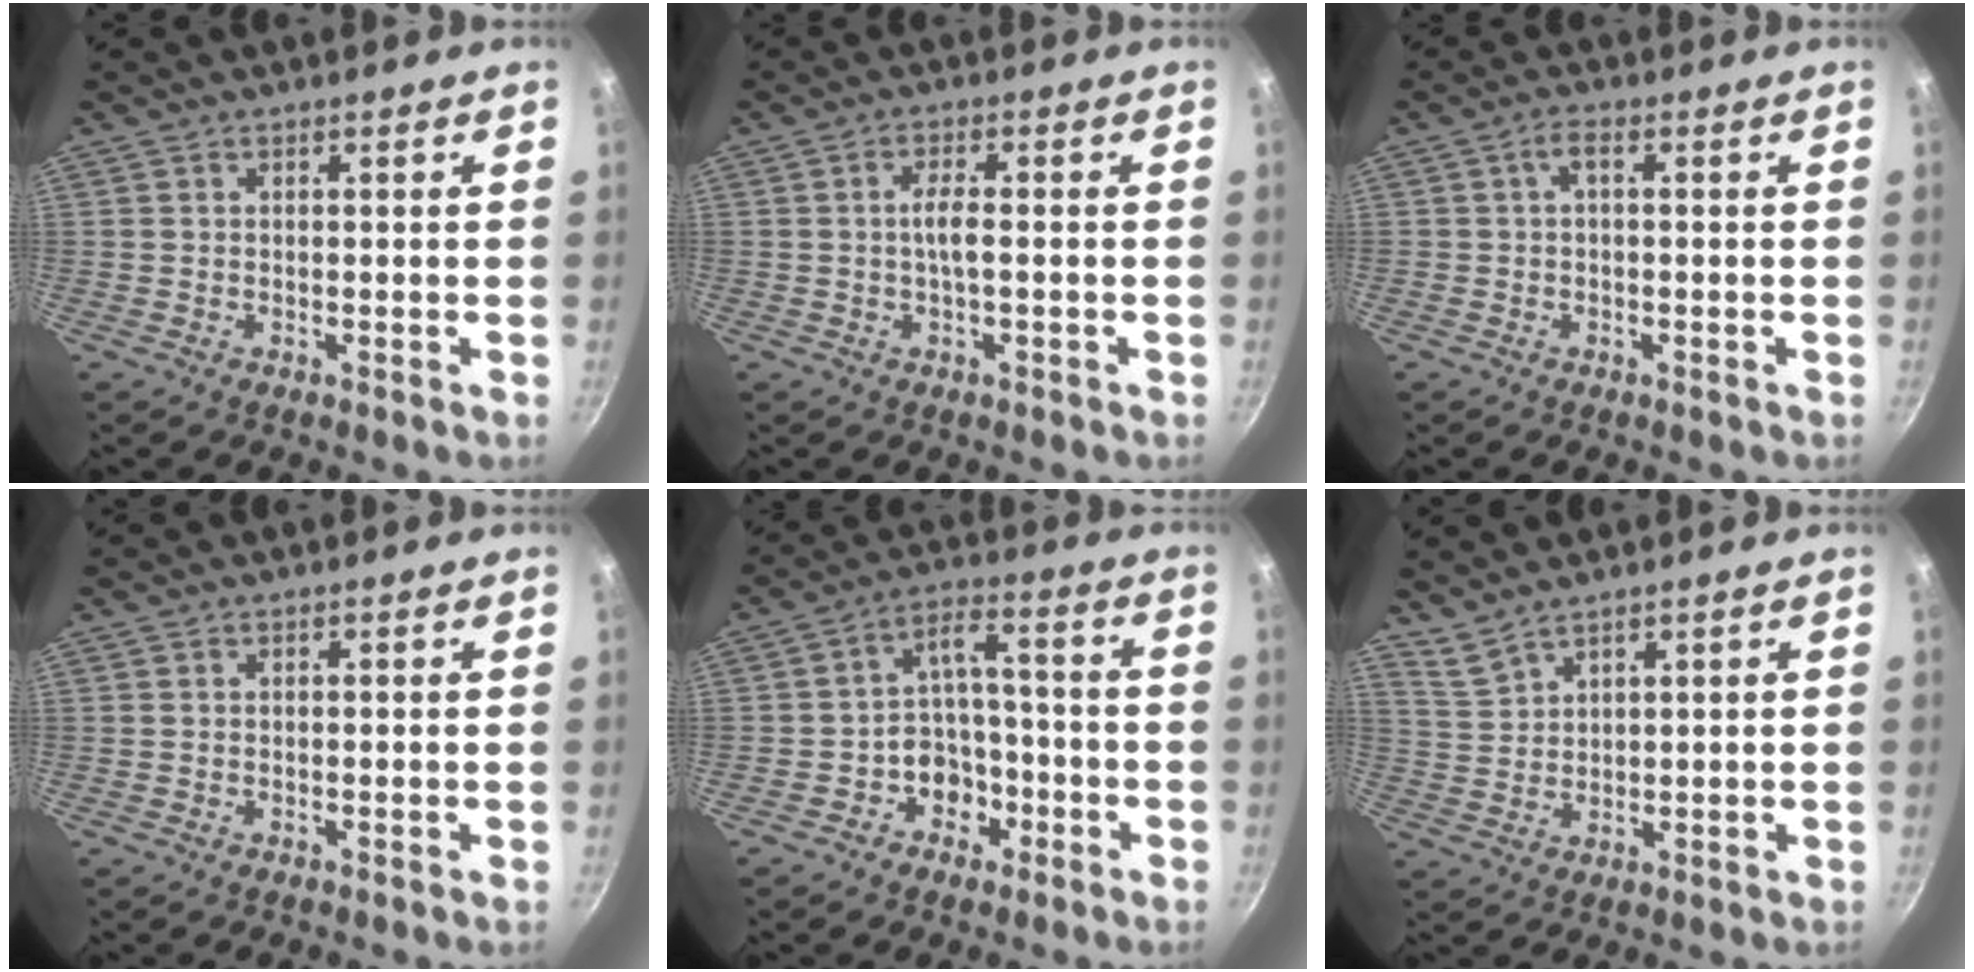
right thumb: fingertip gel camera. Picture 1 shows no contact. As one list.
[{"total": 3.2, "force": [-0.4, 0.9, 3.0], "torque": [-0.062, 0.009, -0.011]}, {"total": 2.3, "force": [0.0, 1.0, 2.1], "torque": [-0.048, 0.009, -0.002]}, {"total": 0.0}, {"total": 7.8, "force": [-3.5, 5.8, 3.8], "torque": [-0.025, 0.046, -0.052]}, {"total": 3.7, "force": [3.5, 0.9, 1.2], "torque": [-0.023, -0.017, 0.079]}]